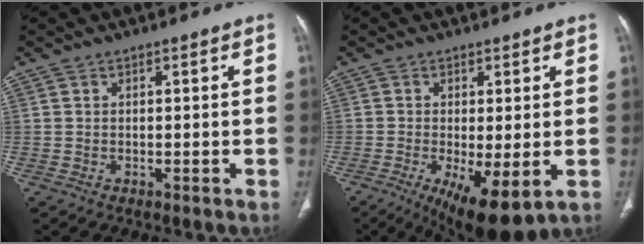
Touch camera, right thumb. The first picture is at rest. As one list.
[{"total": 10.6, "force": [-3.4, 3.5, 9.4], "torque": [-0.153, -0.022, -0.044]}]